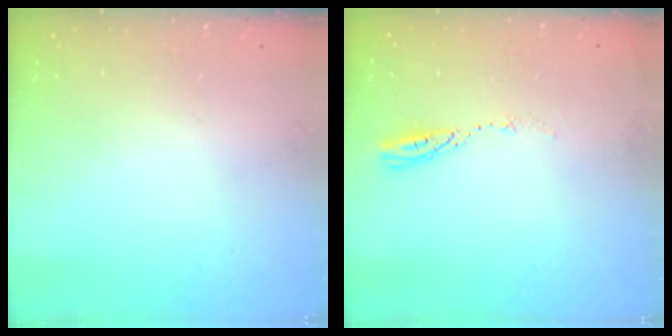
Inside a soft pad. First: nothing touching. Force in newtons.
{"total": 4.2, "press": 4.2, "slide": 0.4}